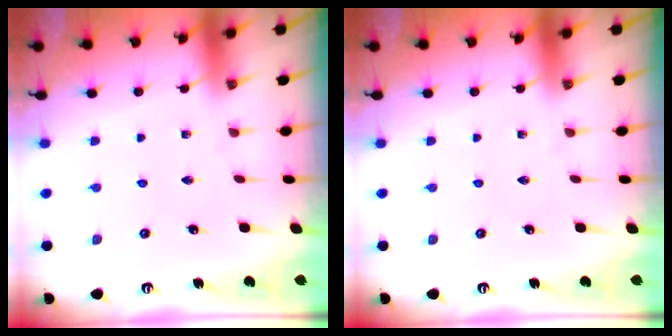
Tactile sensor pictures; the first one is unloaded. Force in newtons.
{"total": 0.0}